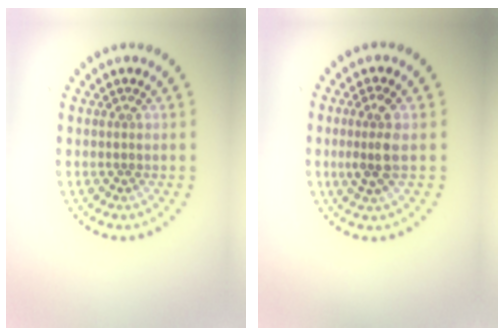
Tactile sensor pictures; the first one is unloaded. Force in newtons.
{"total": 2.6, "press": 2.4, "slide": 1.0}